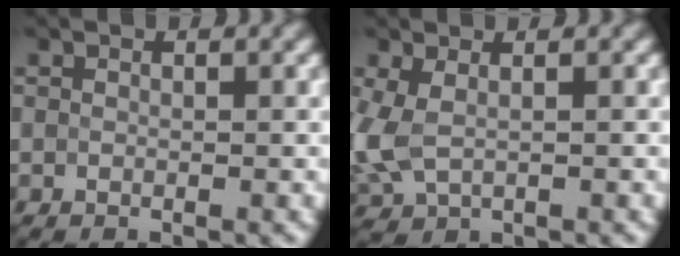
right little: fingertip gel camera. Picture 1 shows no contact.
{"total": 3.5, "force": [-0.2, 2.2, 2.7], "torque": [-0.086, -0.006, 0.000]}